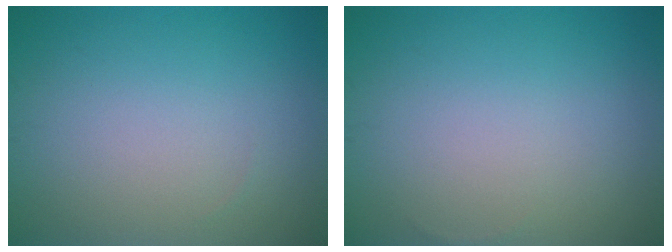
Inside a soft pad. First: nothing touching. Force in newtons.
{"total": 0.0}